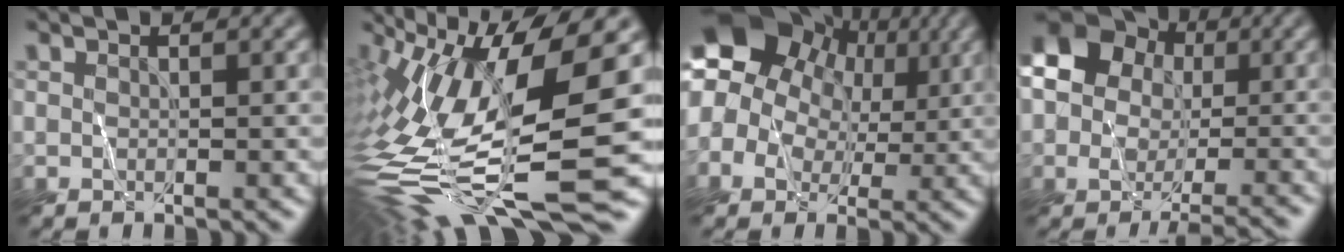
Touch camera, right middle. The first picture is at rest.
{"total": 15.8, "force": [-1.8, 5.1, 14.8], "torque": [-0.305, -0.002, -0.025]}
{"total": 13.4, "force": [5.3, 10.1, 7.1], "torque": [-0.147, 0.050, 0.067]}
{"total": 12.4, "force": [-1.6, 10.8, 6.0], "torque": [-0.080, 0.032, -0.066]}